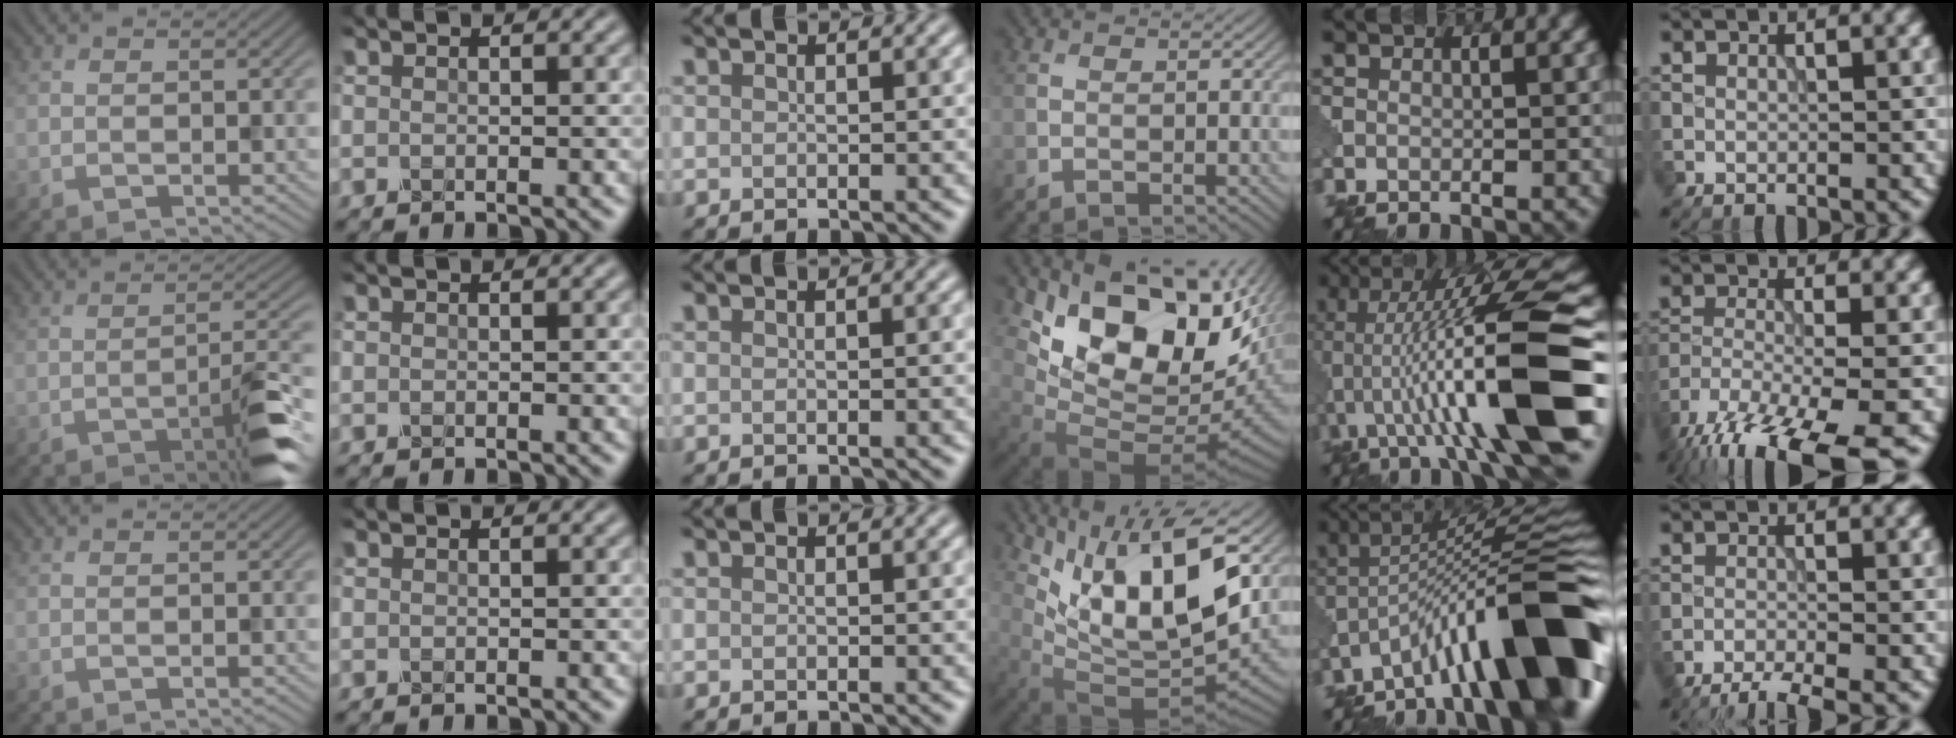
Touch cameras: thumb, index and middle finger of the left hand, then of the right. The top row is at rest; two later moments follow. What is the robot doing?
{"motion": "disassemble", "object": "pitcher"}